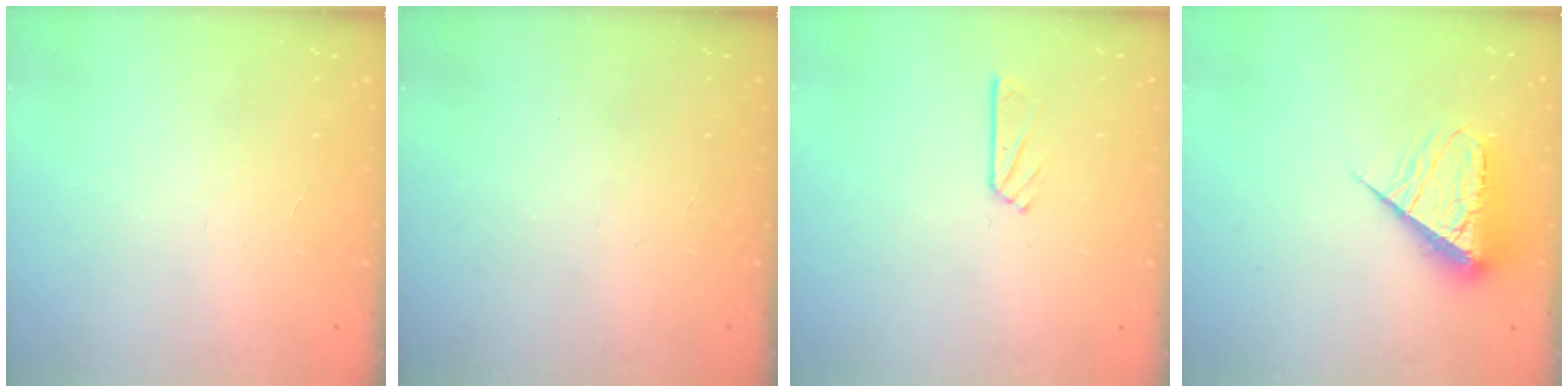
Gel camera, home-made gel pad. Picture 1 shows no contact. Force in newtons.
{"total": 0.0}
{"total": 3.7, "press": 3.7, "slide": 0.3}
{"total": 8.8, "press": 8.8, "slide": 0.9}